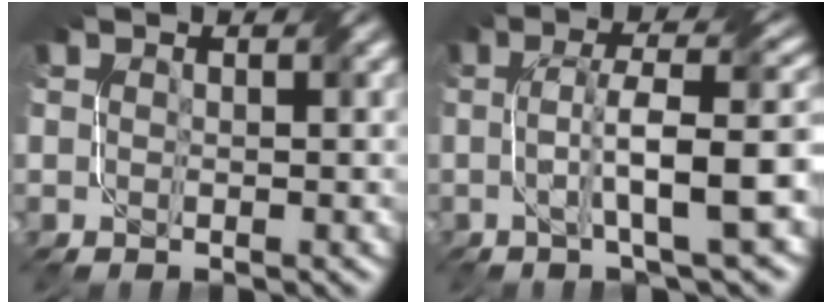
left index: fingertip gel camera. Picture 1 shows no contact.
{"total": 8.0, "force": [-1.1, 1.4, 7.8], "torque": [-0.116, 0.016, -0.020]}